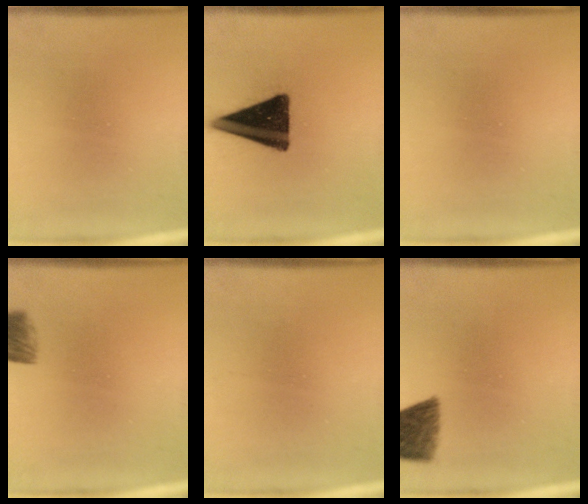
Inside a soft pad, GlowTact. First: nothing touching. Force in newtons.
{"total": 15.8}
{"total": 0.0}
{"total": 4.8}
{"total": 1.4}
{"total": 7.4}